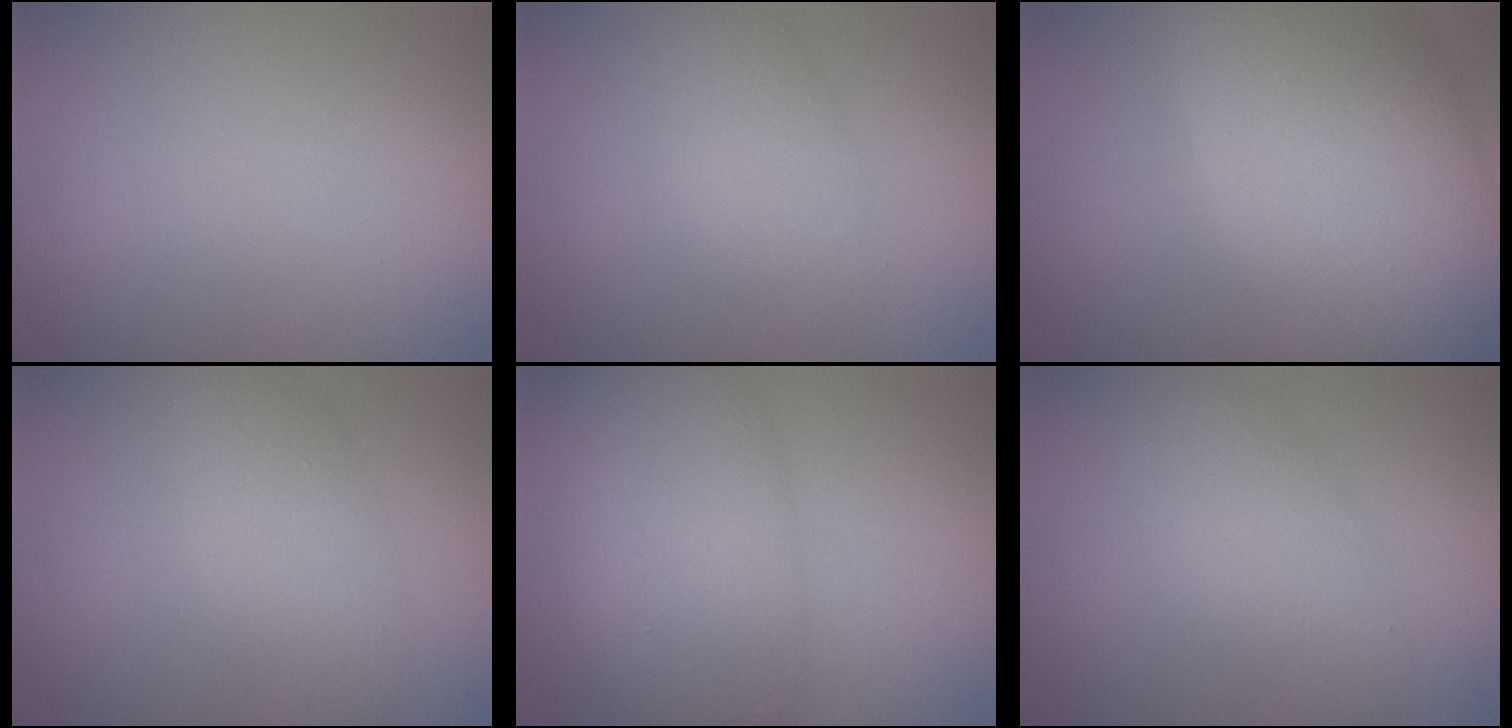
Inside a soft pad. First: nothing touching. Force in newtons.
{"total": 2.7, "press": 2.7, "slide": 0.1}
{"total": 12.5, "press": 12.5, "slide": 0.7}
{"total": 2.9, "press": 2.9, "slide": 0.1}
{"total": 7.1, "press": 7.1, "slide": 0.2}
{"total": 3.5, "press": 3.5, "slide": 0.2}